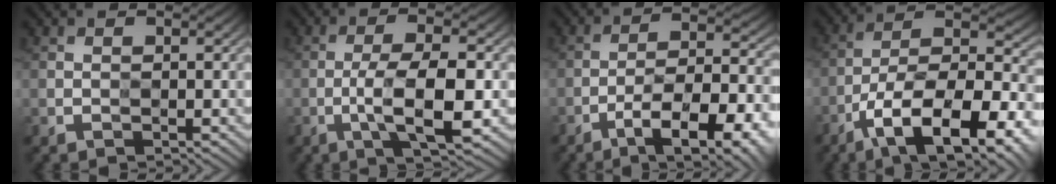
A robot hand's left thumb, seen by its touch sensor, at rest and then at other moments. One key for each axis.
{"total": 7.2, "fx": -2.1, "fy": 1.9, "fz": 6.6, "tx": -0.111, "ty": 0.003, "tz": -0.040}
{"total": 12.7, "fx": -7.6, "fy": 3.9, "fz": 9.4, "tx": -0.148, "ty": -0.004, "tz": -0.122}
{"total": 15.8, "fx": -7.8, "fy": 6.7, "fz": 12.0, "tx": -0.191, "ty": -0.010, "tz": -0.133}